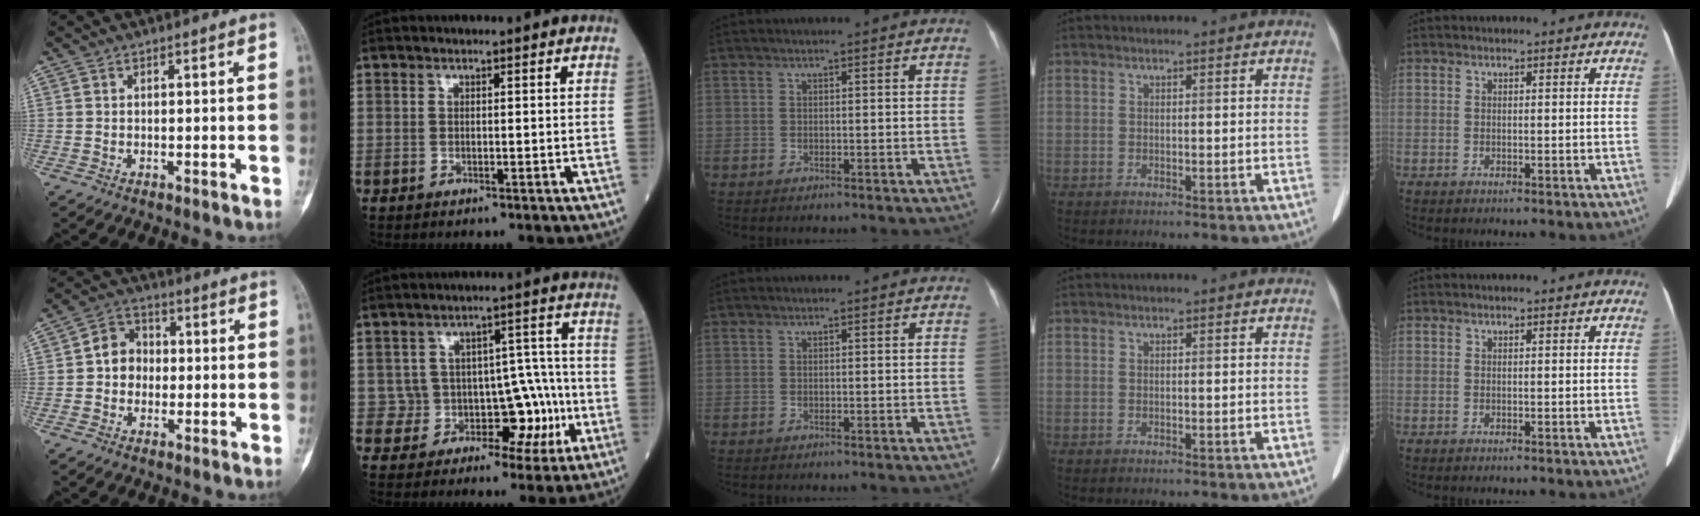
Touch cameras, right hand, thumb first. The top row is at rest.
{"thumb": {"total": 6.4, "force": [-0.3, 5.6, 3.0], "torque": [-0.019, 0.019, -0.020]}, "index": {"total": 7.8, "force": [-1.4, 6.4, 4.2], "torque": [-0.030, 0.033, -0.005]}}